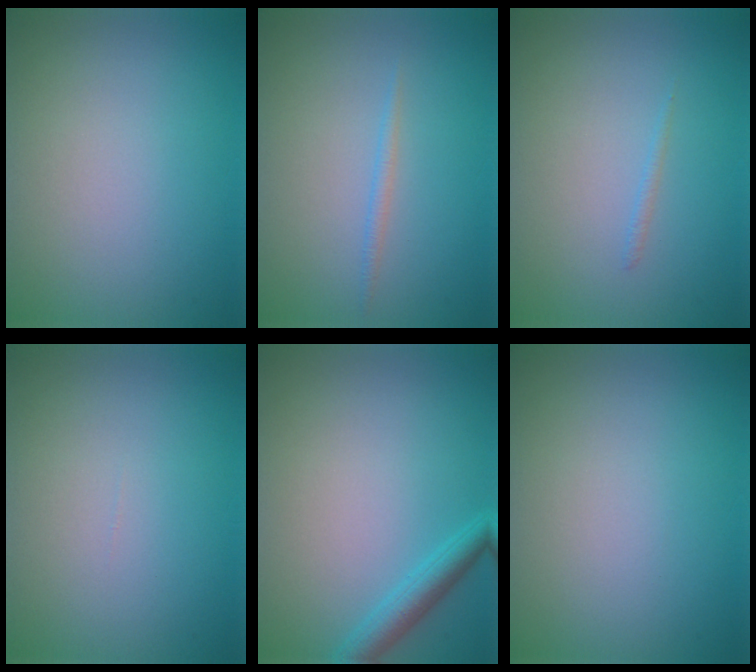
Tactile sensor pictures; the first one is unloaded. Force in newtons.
{"total": 0.8, "press": 0.8, "slide": 0.0}
{"total": 0.5, "press": 0.5, "slide": 0.1}
{"total": 0.0}
{"total": 2.4, "press": 2.4, "slide": 0.1}
{"total": 0.0}